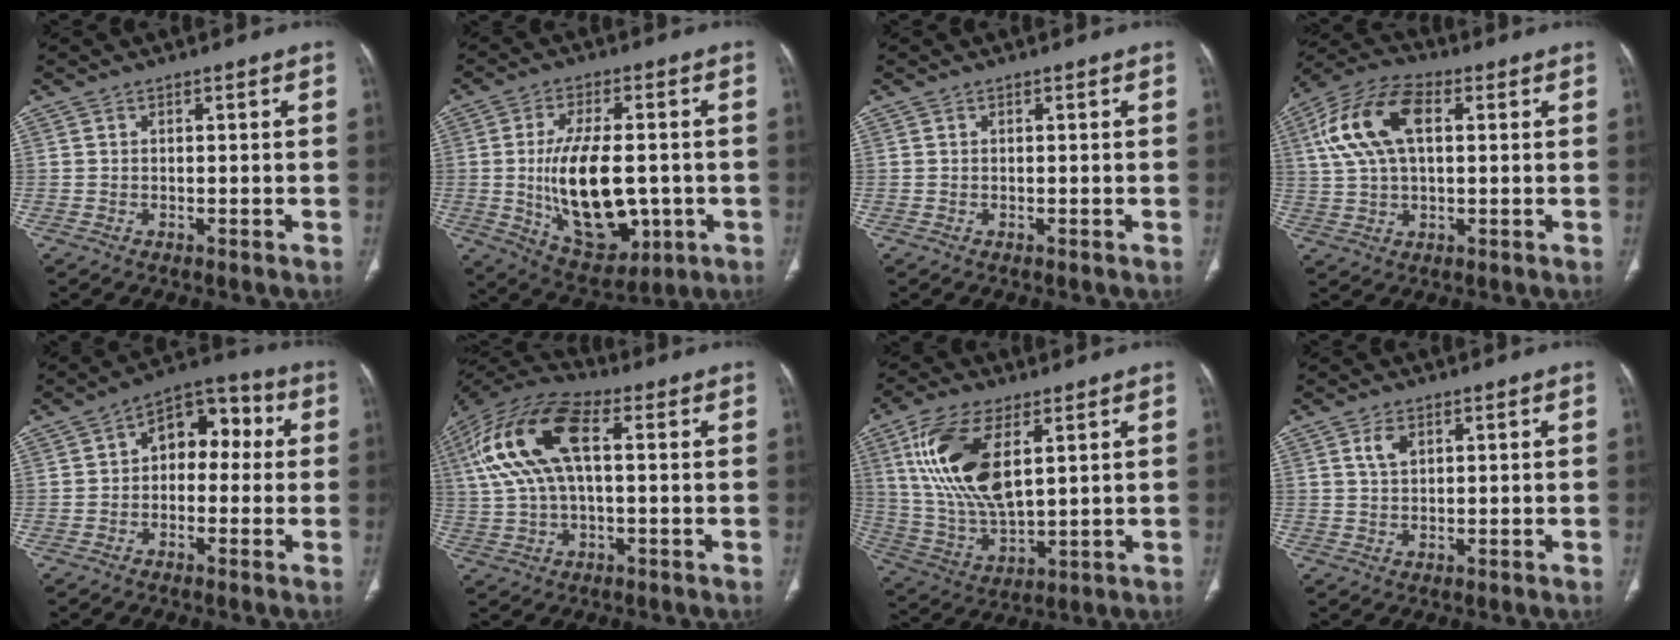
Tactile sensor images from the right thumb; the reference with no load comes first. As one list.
[{"total": 17.4, "force": [-1.7, 8.9, 14.8], "torque": [-0.236, -0.006, -0.008]}, {"total": 0.0}, {"total": 13.9, "force": [3.6, 7.5, 11.2], "torque": [-0.231, 0.024, 0.065]}, {"total": 10.1, "force": [0.9, 6.7, 7.4], "torque": [-0.066, 0.036, -0.002]}, {"total": 17.3, "force": [3.7, 8.0, 14.9], "torque": [-0.309, 0.037, 0.063]}, {"total": 17.3, "force": [5.8, 7.8, 14.3], "torque": [-0.287, -0.021, 0.121]}, {"total": 2.9, "force": [1.3, 1.6, 2.0], "torque": [-0.037, -0.002, 0.030]}]